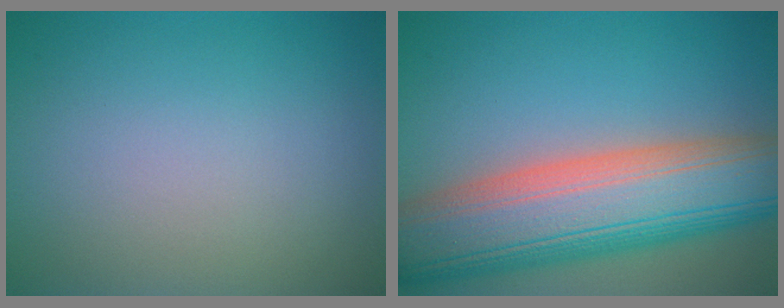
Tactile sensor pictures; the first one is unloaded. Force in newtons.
{"total": 13.7, "press": 13.7, "slide": 0.7}